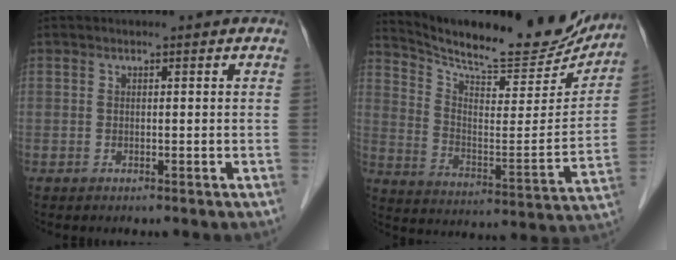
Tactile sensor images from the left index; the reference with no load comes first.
{"total": 21.0, "force": [19.5, 3.7, 6.9], "torque": [-0.116, -0.047, 0.277]}